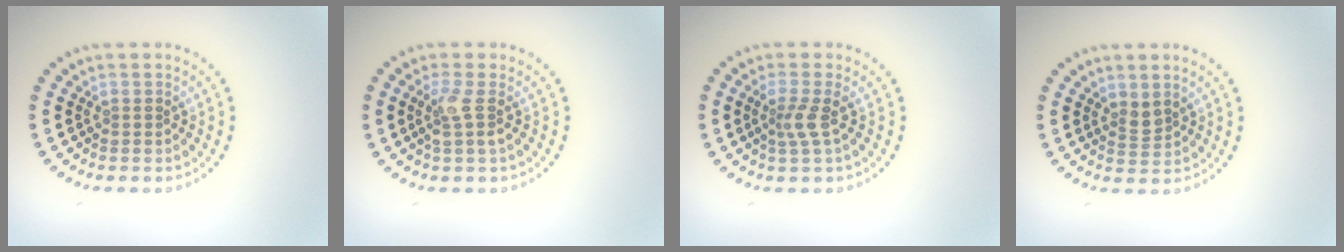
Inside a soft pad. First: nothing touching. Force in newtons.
{"total": 1.9, "press": 1.5, "slide": 1.2}
{"total": 1.9, "press": 1.3, "slide": 1.4}
{"total": 1.4, "press": 1.1, "slide": 0.9}